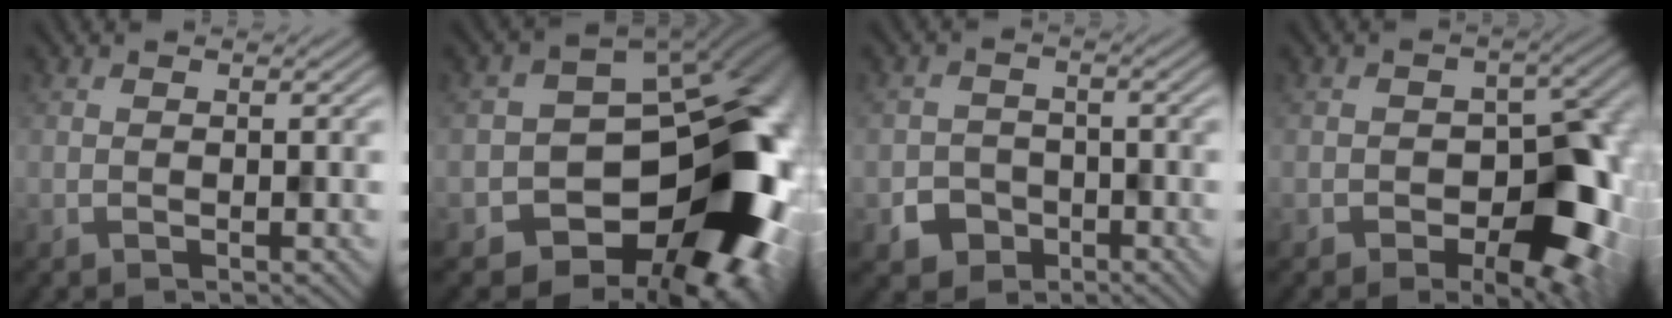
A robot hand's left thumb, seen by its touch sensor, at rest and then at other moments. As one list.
[{"total": 20.0, "force": [-5.9, 14.8, 12.2], "torque": [-0.128, -0.027, -0.071]}, {"total": 3.8, "force": [-2.1, 3.0, 1.1], "torque": [-0.018, -0.006, -0.040]}, {"total": 10.8, "force": [-3.2, 7.1, 7.5], "torque": [-0.076, -0.022, -0.043]}]